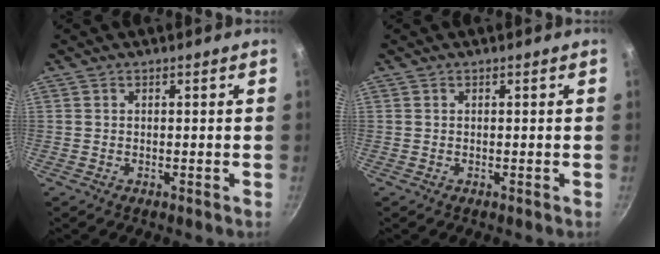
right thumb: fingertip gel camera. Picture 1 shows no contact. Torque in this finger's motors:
{"motor_torque": [-0.20, -0.17, 0.05, 0.20, 0.03]}